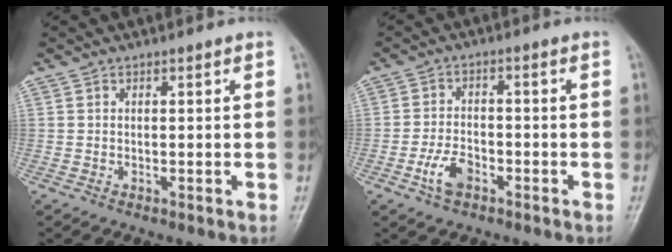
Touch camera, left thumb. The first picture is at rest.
{"total": 5.4, "force": [-2.7, 3.0, 3.5], "torque": [-0.065, 0.017, -0.051]}